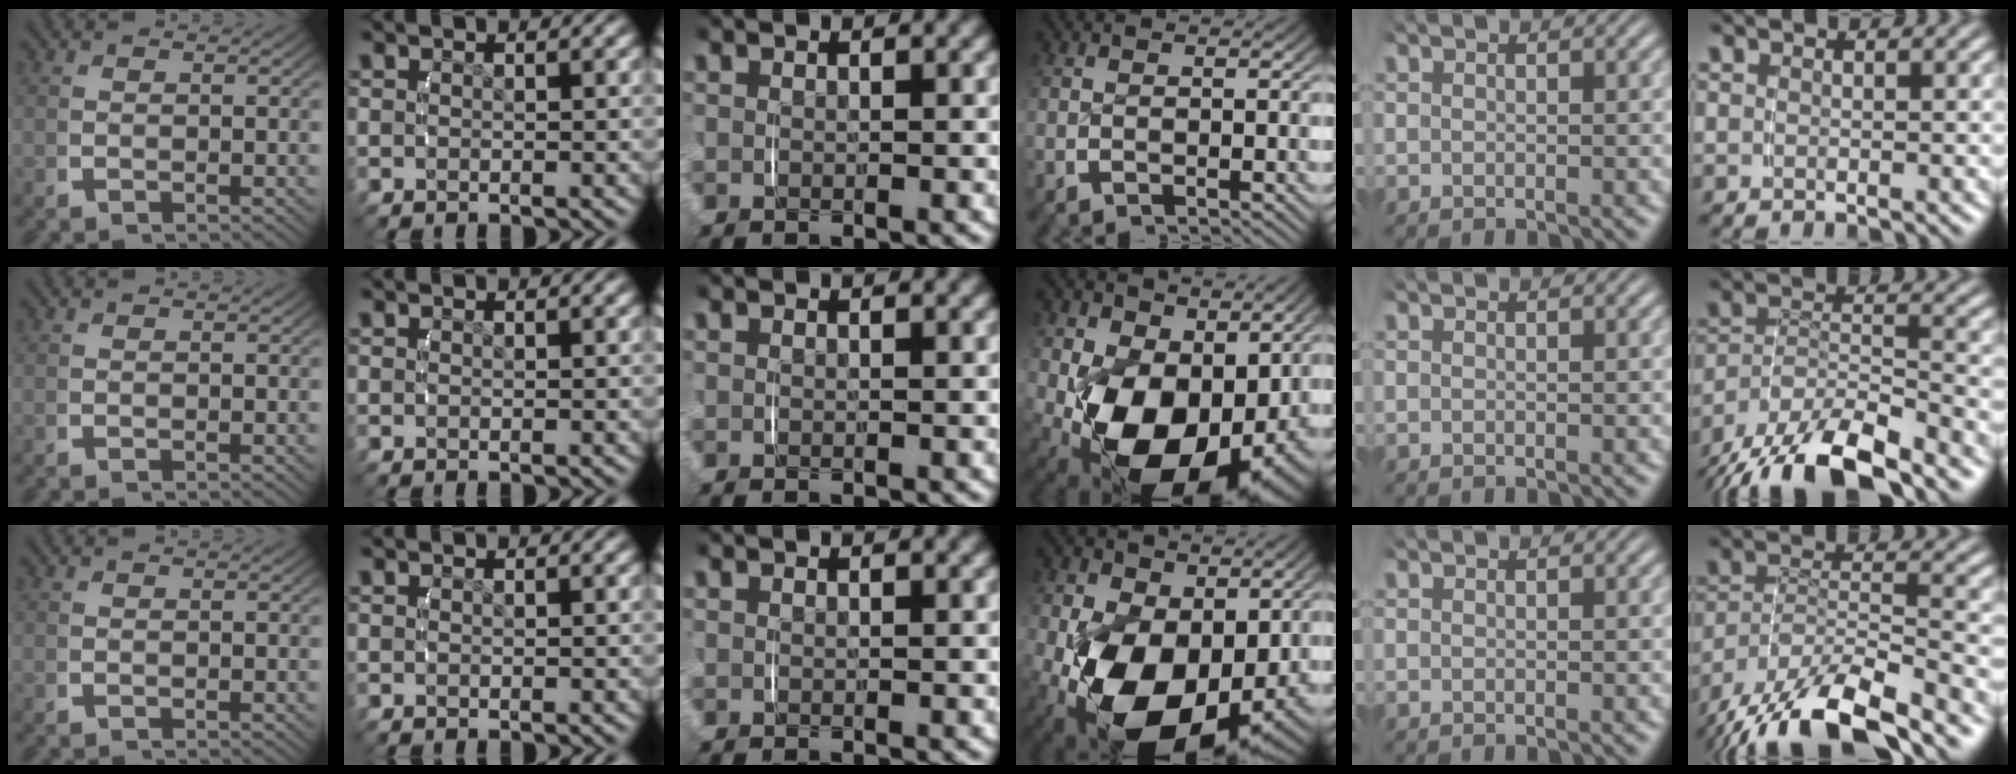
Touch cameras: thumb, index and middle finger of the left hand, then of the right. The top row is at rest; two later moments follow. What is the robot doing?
{"motion": "lift_and_place", "object": "backpack"}